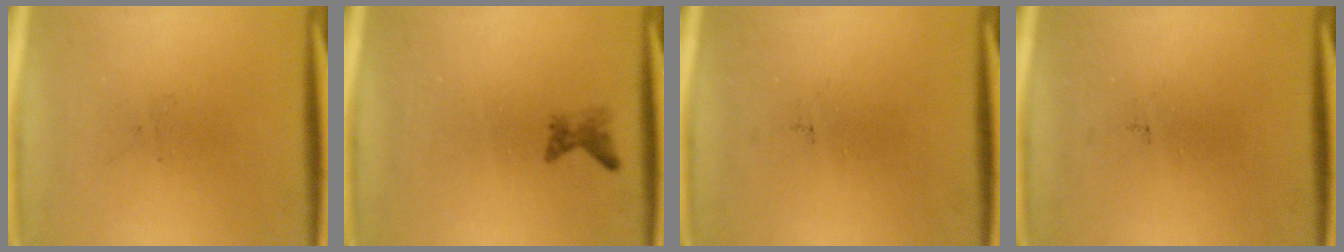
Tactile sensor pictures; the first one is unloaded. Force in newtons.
{"total": 1.2}
{"total": 0.0}
{"total": 0.0}